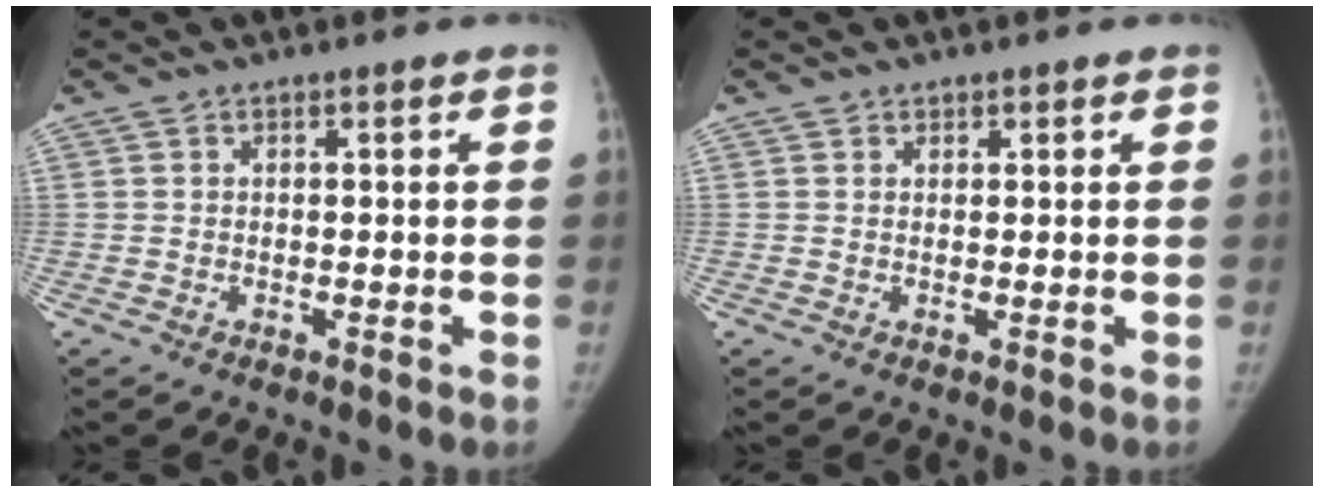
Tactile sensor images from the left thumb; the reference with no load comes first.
{"total": 0.8, "force": [0.6, 0.6, 0.0], "torque": [0.010, -0.003, 0.006]}